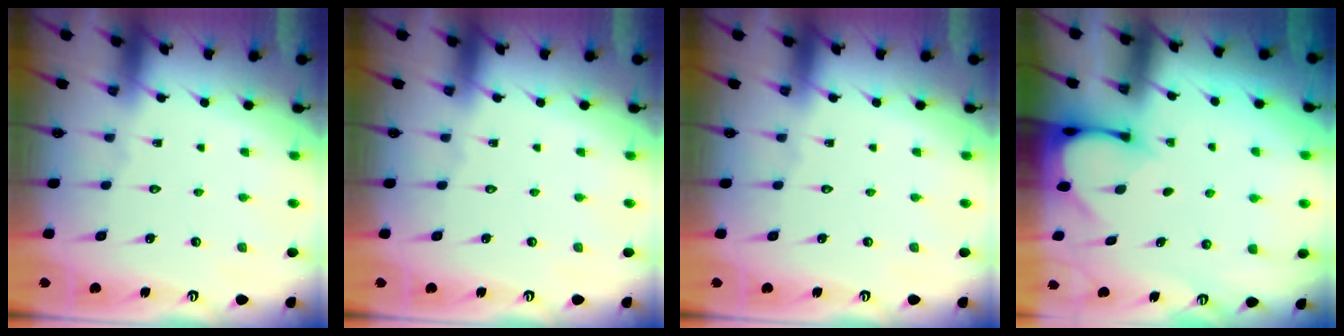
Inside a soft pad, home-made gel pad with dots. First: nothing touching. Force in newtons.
{"total": 0.0}
{"total": 0.0}
{"total": 3.2, "press": 3.2, "slide": 0.3}